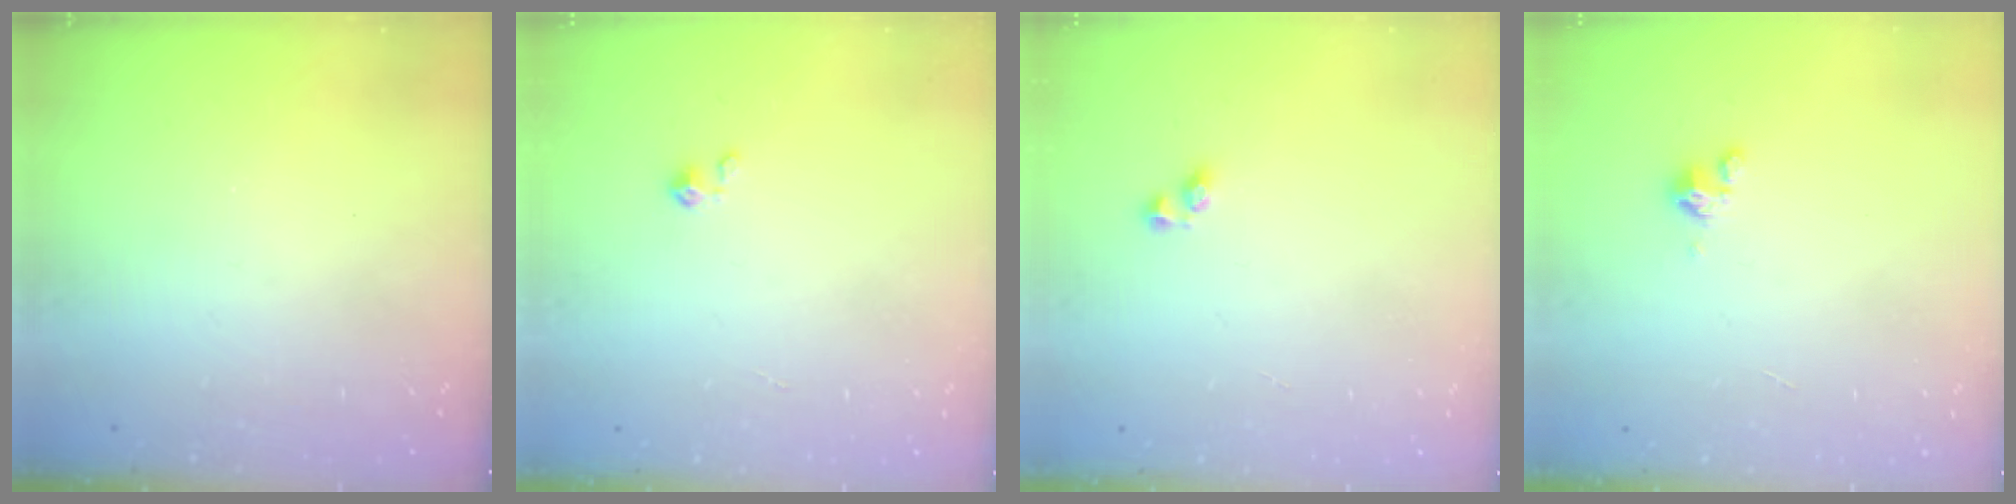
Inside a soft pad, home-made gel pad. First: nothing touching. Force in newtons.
{"total": 2.3, "press": 2.2, "slide": 0.3}
{"total": 2.2, "press": 1.9, "slide": 1.1}
{"total": 1.8, "press": 1.7, "slide": 0.4}